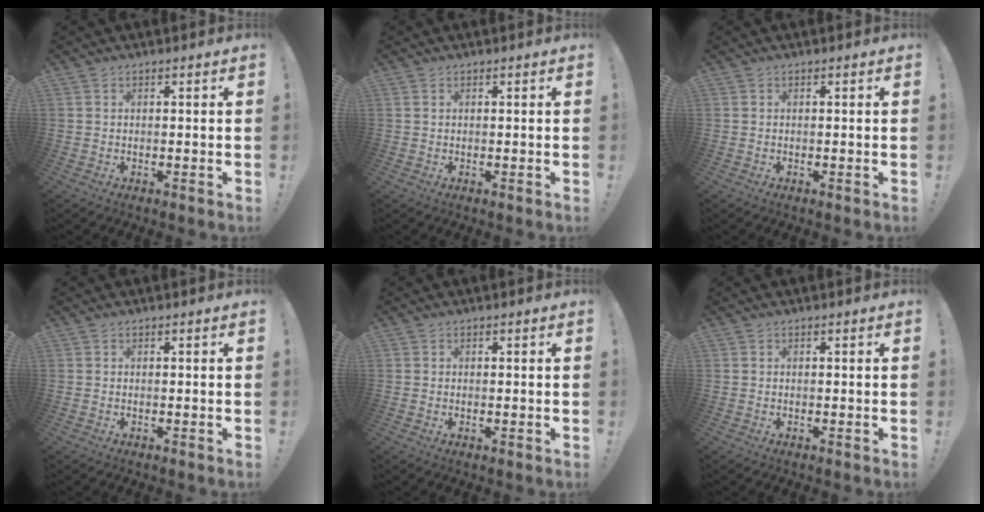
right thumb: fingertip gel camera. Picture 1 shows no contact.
{"total": 0.0}
{"total": 0.0}
{"total": 0.0}
{"total": 0.0}
{"total": 0.0}